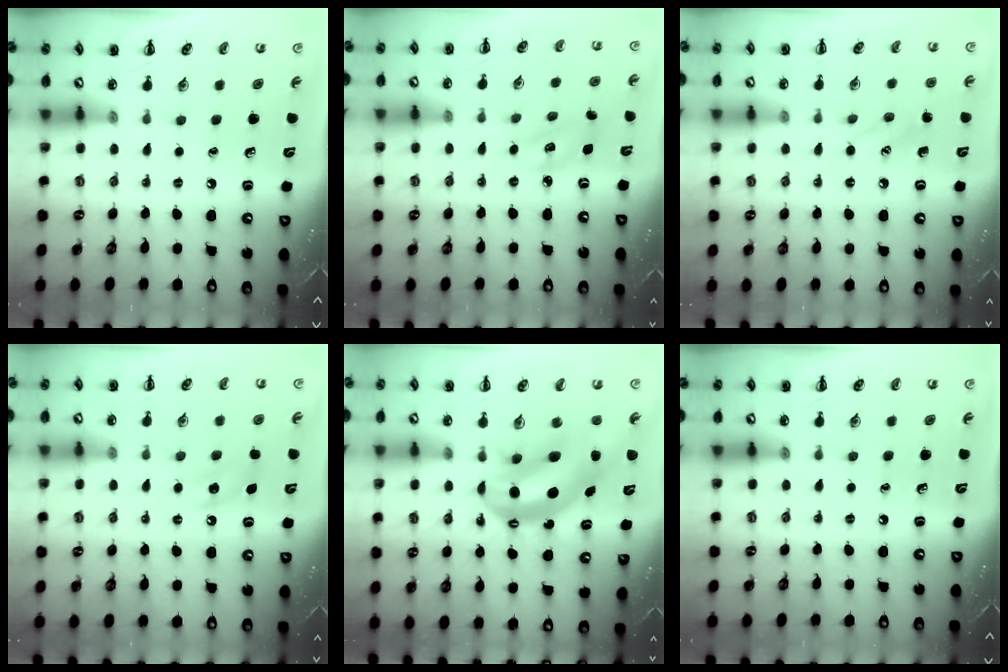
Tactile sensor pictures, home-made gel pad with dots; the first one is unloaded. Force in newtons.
{"total": 4.0, "press": 3.9, "slide": 1.1}
{"total": 6.9, "press": 6.7, "slide": 1.7}
{"total": 4.4, "press": 4.2, "slide": 1.5}
{"total": 10.1, "press": 9.7, "slide": 2.7}
{"total": 0.0}